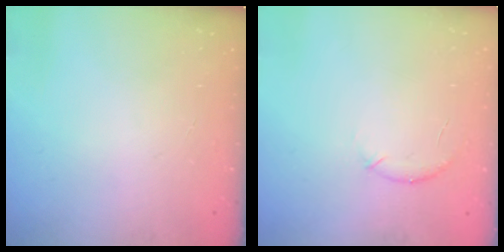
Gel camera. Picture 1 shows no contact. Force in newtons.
{"total": 5.7, "press": 5.6, "slide": 1.3}